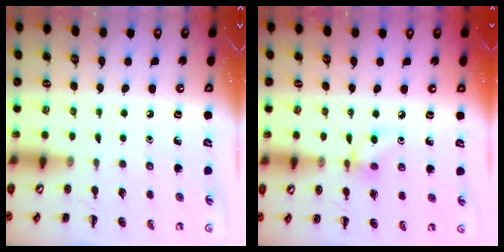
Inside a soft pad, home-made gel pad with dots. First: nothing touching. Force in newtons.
{"total": 5.8, "press": 5.7, "slide": 0.6}